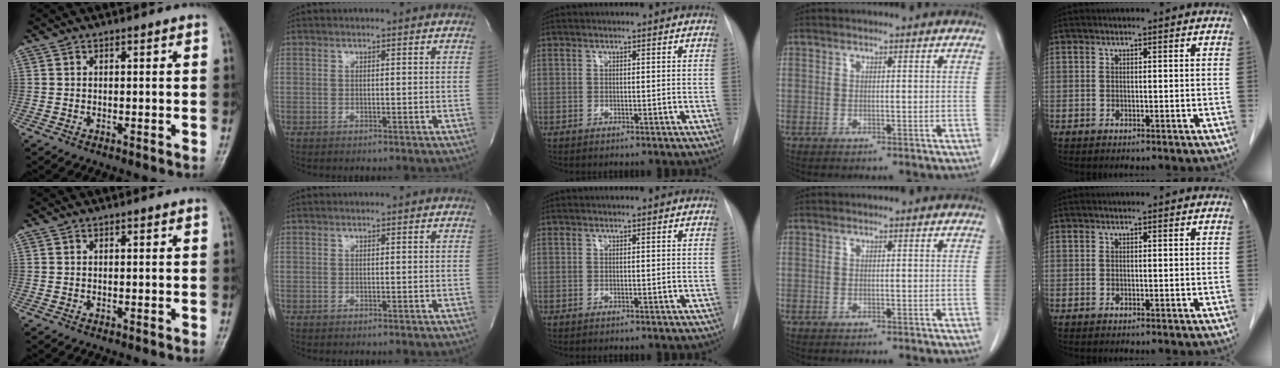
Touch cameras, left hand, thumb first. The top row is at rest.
{}